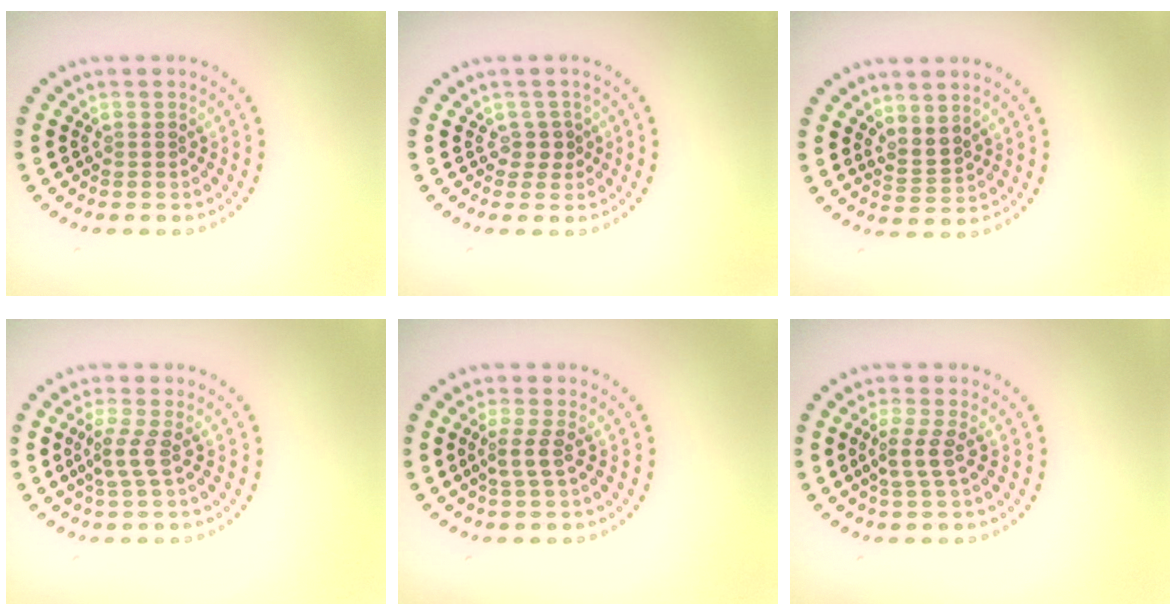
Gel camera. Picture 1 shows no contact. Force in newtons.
{"total": 1.3, "press": 0.9, "slide": 0.9}
{"total": 2.0, "press": 1.5, "slide": 1.3}
{"total": 2.1, "press": 1.4, "slide": 1.6}
{"total": 1.9, "press": 1.4, "slide": 1.2}
{"total": 2.0, "press": 1.6, "slide": 1.3}